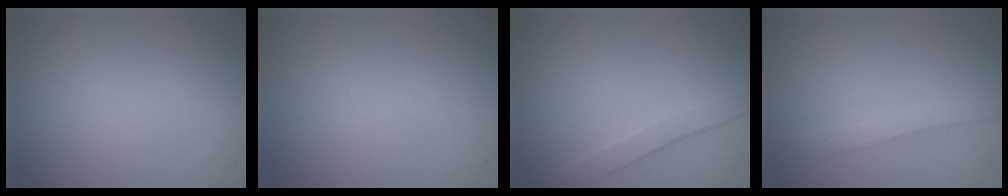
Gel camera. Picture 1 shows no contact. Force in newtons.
{"total": 0.0}
{"total": 1.9, "press": 1.9, "slide": 0.1}
{"total": 2.1, "press": 2.1, "slide": 0.1}